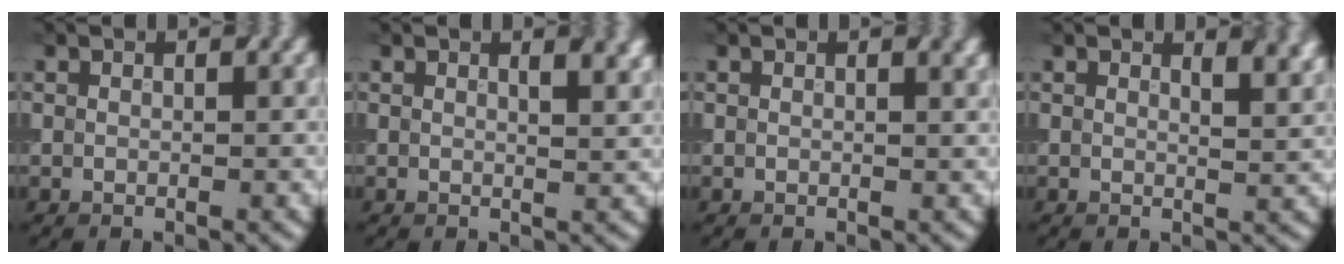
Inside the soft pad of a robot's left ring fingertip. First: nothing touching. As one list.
[{"total": 2.2, "force": [1.2, 0.9, 1.7], "torque": [-0.018, 0.002, 0.021]}, {"total": 0.7, "force": [0.3, 0.2, 0.5], "torque": [-0.005, -0.001, 0.008]}, {"total": 2.5, "force": [1.5, 1.0, 1.7], "torque": [-0.022, 0.002, 0.024]}]